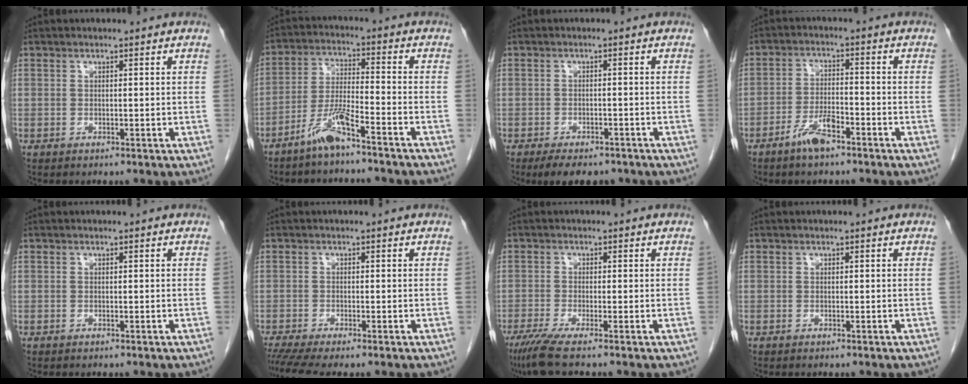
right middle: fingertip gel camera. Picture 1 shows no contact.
{"total": 6.8, "force": [-5.1, 0.2, 4.6], "torque": [-0.103, -0.005, -0.101]}
{"total": 7.0, "force": [-5.4, 2.9, 3.3], "torque": [-0.044, -0.004, -0.075]}
{"total": 5.0, "force": [-3.5, 1.1, 3.4], "torque": [-0.072, -0.001, -0.066]}
{"total": 0.0}
{"total": 4.7, "force": [-3.8, 0.1, 2.8], "torque": [-0.047, -0.010, -0.066]}
{"total": 5.0, "force": [-3.6, -0.3, 3.4], "torque": [-0.062, -0.016, -0.071]}
{"total": 0.0}